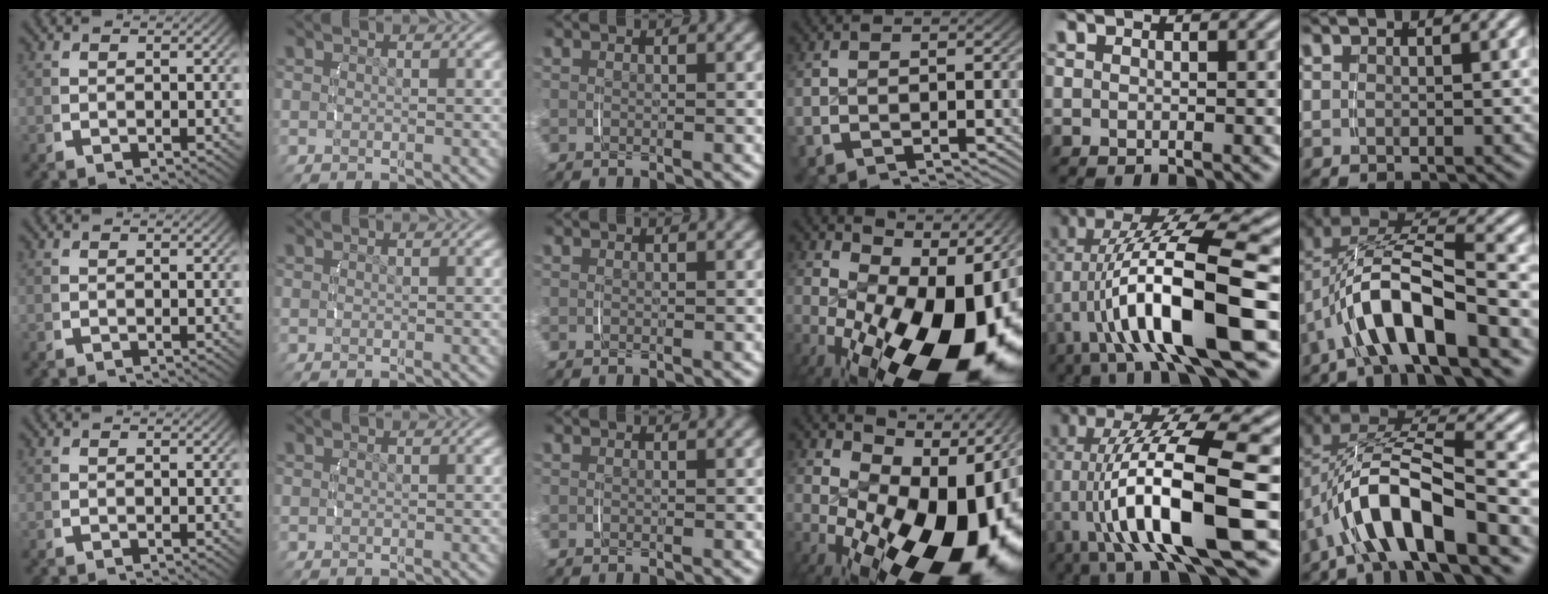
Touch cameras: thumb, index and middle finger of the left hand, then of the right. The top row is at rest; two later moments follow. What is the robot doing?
{"motion": "lift_and_place", "object": "camera"}